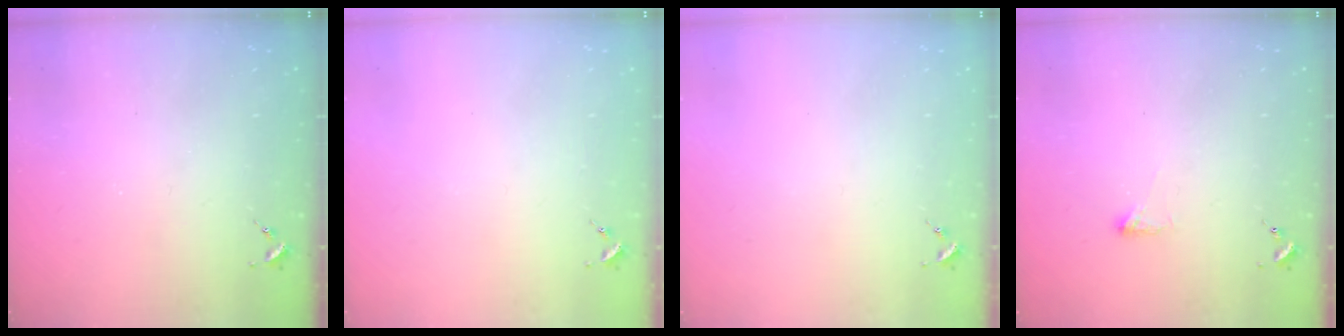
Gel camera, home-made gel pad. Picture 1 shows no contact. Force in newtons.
{"total": 0.0}
{"total": 0.0}
{"total": 2.3, "press": 2.2, "slide": 0.8}